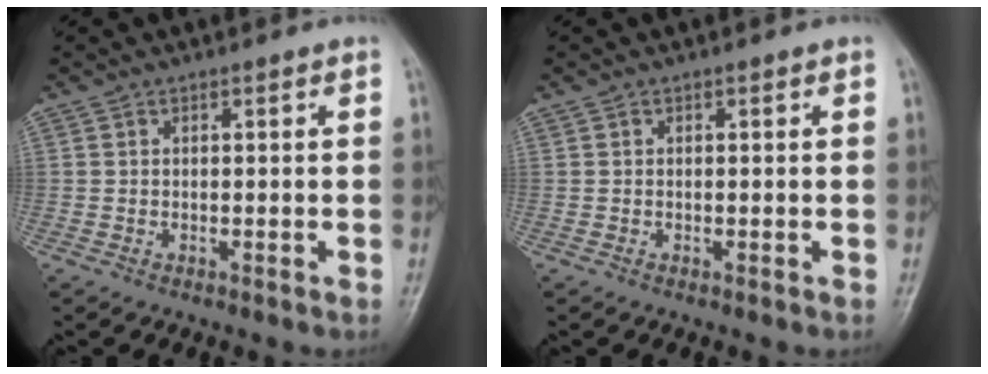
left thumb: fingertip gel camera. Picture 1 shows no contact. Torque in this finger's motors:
{"motor_torque": [0.00, 0.01, -0.05, 0.00, 0.00]}